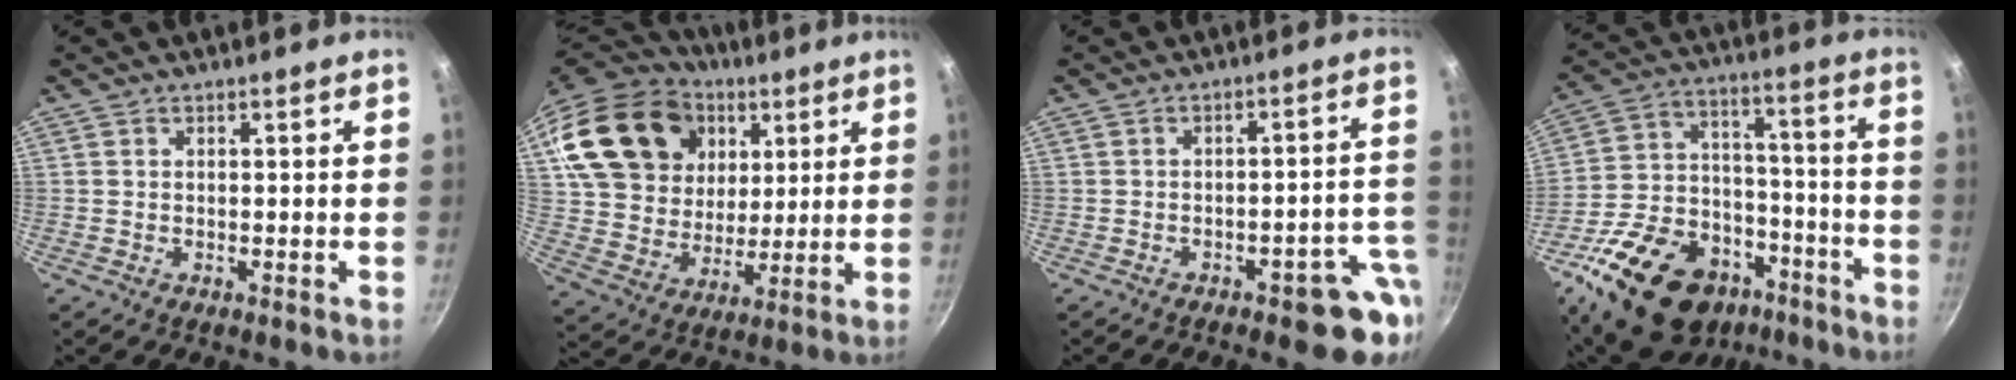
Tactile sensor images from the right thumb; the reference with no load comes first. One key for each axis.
{"total": 25.9, "fx": 10.3, "fy": 19.2, "fz": 13.9, "tx": -0.251, "ty": 0.001, "tz": 0.196}
{"total": 9.3, "fx": -4.4, "fy": 3.5, "fz": 7.3, "tx": -0.039, "ty": 0.046, "tz": -0.047}
{"total": 26.9, "fx": -15.4, "fy": 16.7, "fz": 14.5, "tx": -0.224, "ty": 0.079, "tz": -0.235}